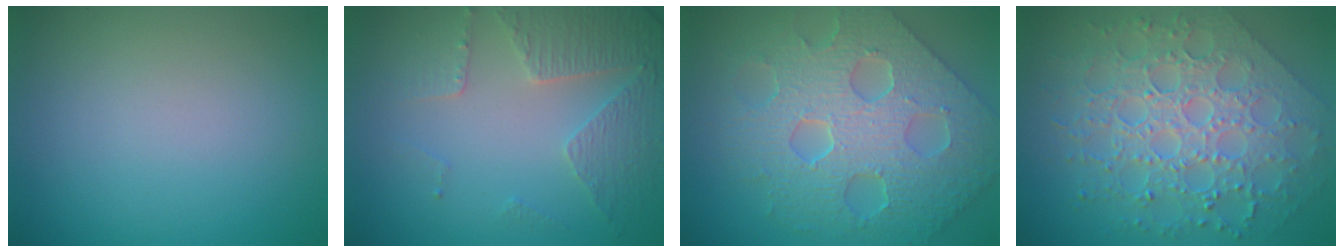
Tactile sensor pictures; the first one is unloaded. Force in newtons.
{"total": 4.6, "press": 3.4, "slide": 3.1}
{"total": 7.9, "press": 6.5, "slide": 4.4}
{"total": 8.4, "press": 6.1, "slide": 5.8}